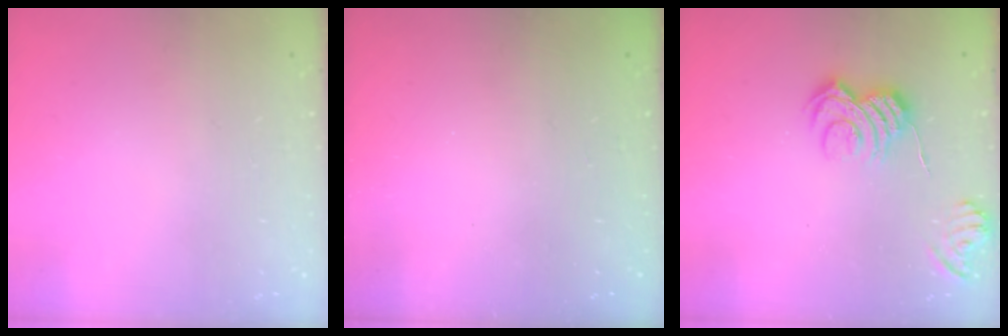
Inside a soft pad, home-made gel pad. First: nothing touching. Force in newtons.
{"total": 2.3, "press": 2.2, "slide": 0.7}
{"total": 6.1, "press": 6.1, "slide": 0.6}